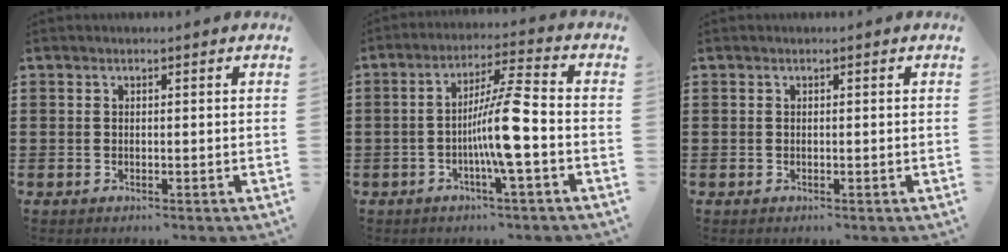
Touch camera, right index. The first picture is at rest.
{"total": 8.8, "force": [-2.1, 0.2, 8.6], "torque": [-0.159, -0.003, -0.046]}
{"total": 0.0}